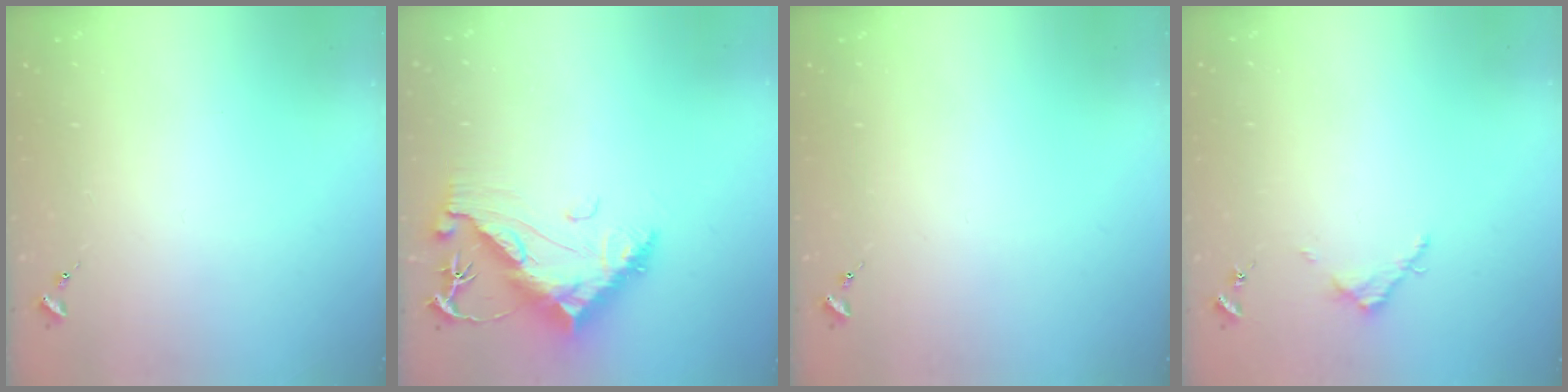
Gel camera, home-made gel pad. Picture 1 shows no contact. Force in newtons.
{"total": 13.3, "press": 13.2, "slide": 1.3}
{"total": 0.0}
{"total": 3.1, "press": 3.1, "slide": 0.4}